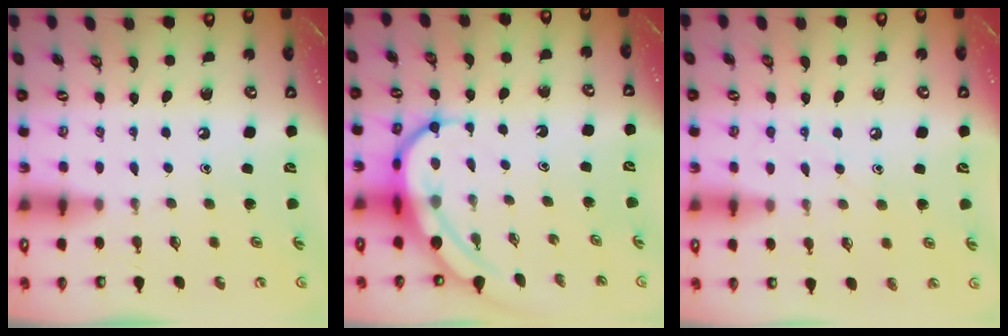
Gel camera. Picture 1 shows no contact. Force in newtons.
{"total": 8.4, "press": 8.3, "slide": 0.5}
{"total": 9.3, "press": 9.3, "slide": 0.6}